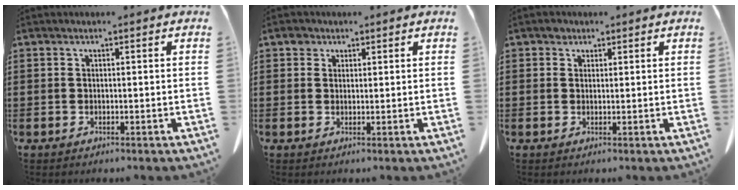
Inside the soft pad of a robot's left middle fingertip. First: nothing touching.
{"total": 1.7, "force": [1.2, 1.2, 0.3], "torque": [-0.002, 0.000, 0.021]}
{"total": 1.2, "force": [0.8, 0.9, 0.2], "torque": [-0.006, 0.004, 0.015]}